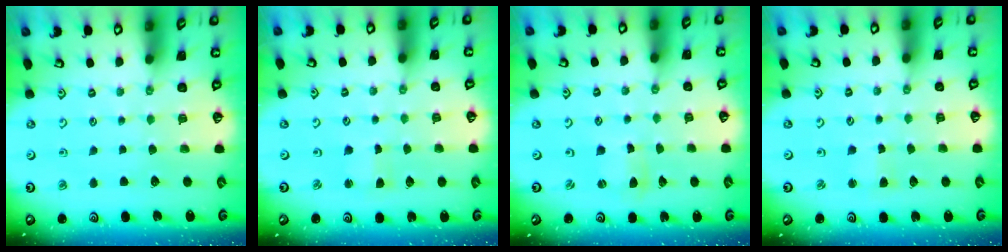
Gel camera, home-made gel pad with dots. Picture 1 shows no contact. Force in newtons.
{"total": 2.1, "press": 2.0, "slide": 0.3}
{"total": 1.7, "press": 1.7, "slide": 0.3}
{"total": 2.2, "press": 2.2, "slide": 0.3}